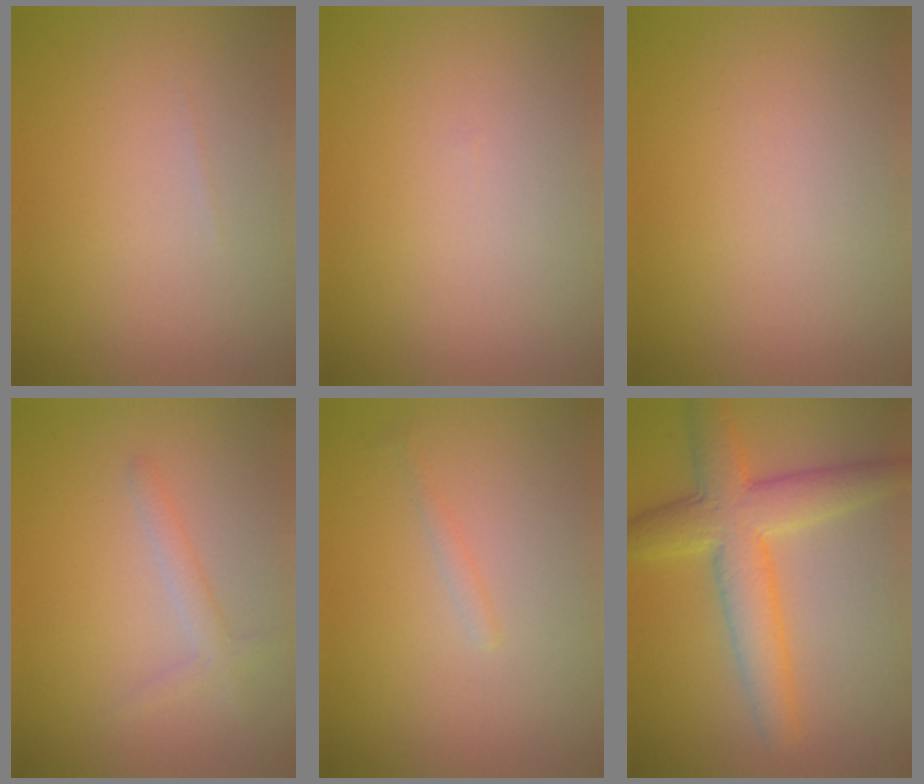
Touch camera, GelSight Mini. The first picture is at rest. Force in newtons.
{"total": 0.0}
{"total": 0.0}
{"total": 1.7, "press": 1.7, "slide": 0.1}
{"total": 0.7, "press": 0.7, "slide": 0.1}
{"total": 6.6, "press": 6.6, "slide": 0.1}